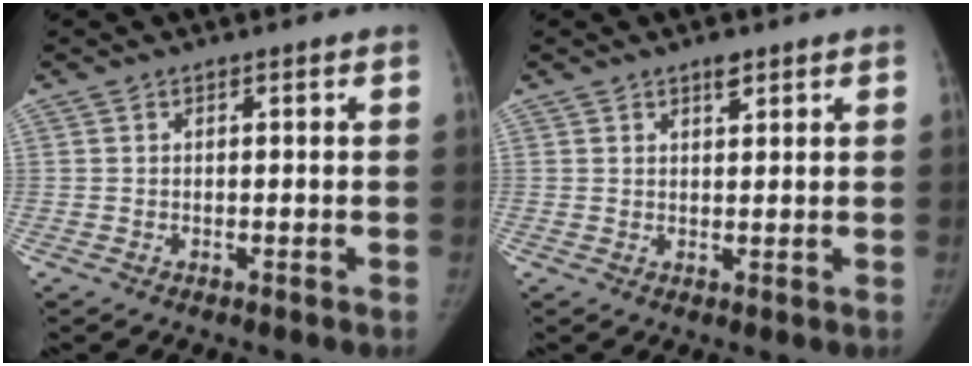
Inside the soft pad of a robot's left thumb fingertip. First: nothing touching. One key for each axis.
{"total": 2.1, "fx": 1.5, "fy": 0.9, "fz": 1.1, "tx": -0.004, "ty": -0.008, "tz": 0.023}